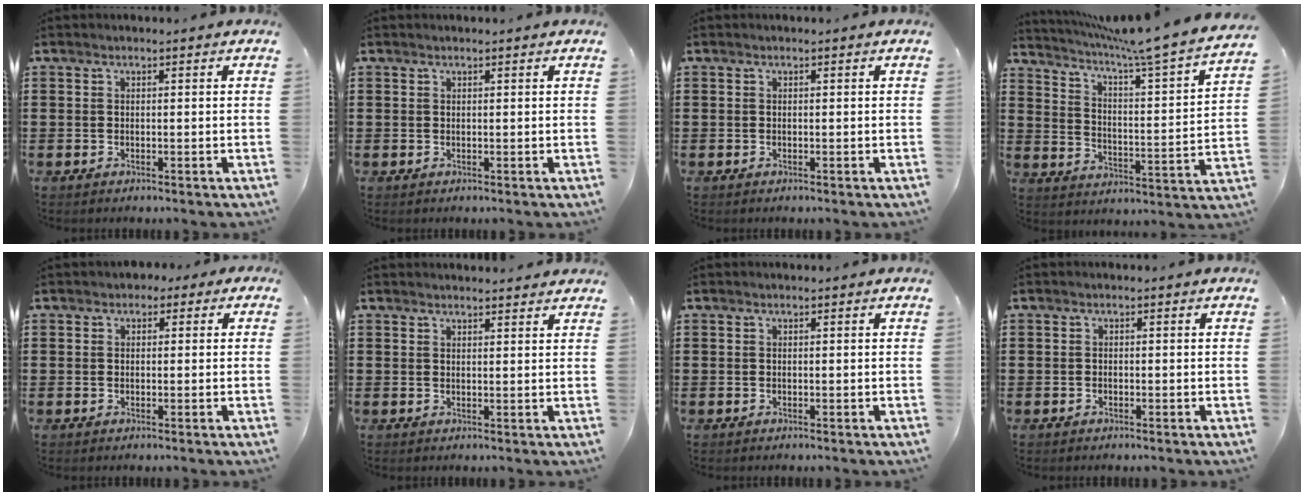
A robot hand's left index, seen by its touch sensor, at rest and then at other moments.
{"total": 0.0}
{"total": 0.0}
{"total": 6.8, "force": [5.8, -1.0, 3.4], "torque": [-0.082, -0.056, 0.089]}
{"total": 1.3, "force": [-0.3, 1.1, 0.6], "torque": [-0.015, 0.007, -0.008]}
{"total": 1.5, "force": [1.5, 0.0, 0.3], "torque": [-0.009, -0.001, 0.029]}
{"total": 0.0}
{"total": 0.7, "force": [-0.6, 0.3, 0.0], "torque": [-0.003, 0.000, -0.013]}